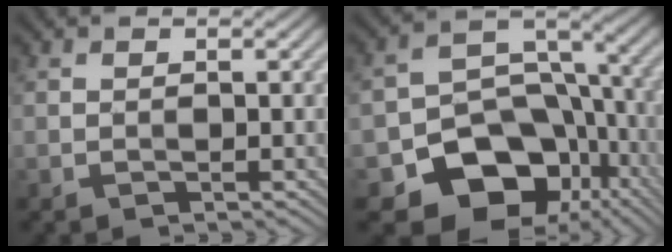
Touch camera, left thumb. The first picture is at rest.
{"total": 14.3, "force": [-6.4, 10.6, 7.2], "torque": [-0.123, -0.032, -0.105]}